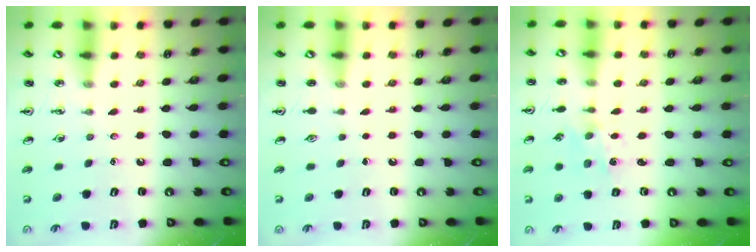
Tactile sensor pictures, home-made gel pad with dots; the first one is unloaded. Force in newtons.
{"total": 0.0}
{"total": 1.0, "press": 1.0, "slide": 0.2}